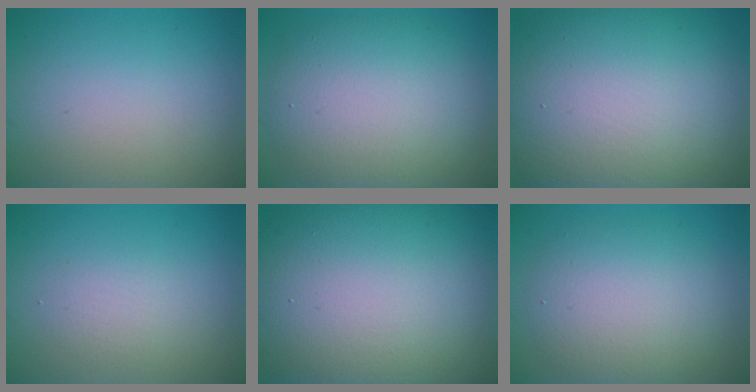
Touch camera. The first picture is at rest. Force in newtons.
{"total": 9.1, "press": 9.1, "slide": 0.7}
{"total": 17.2, "press": 17.2, "slide": 0.5}
{"total": 1.6, "press": 1.6, "slide": 0.1}
{"total": 18.0, "press": 17.9, "slide": 1.3}
{"total": 5.6, "press": 5.6, "slide": 0.2}